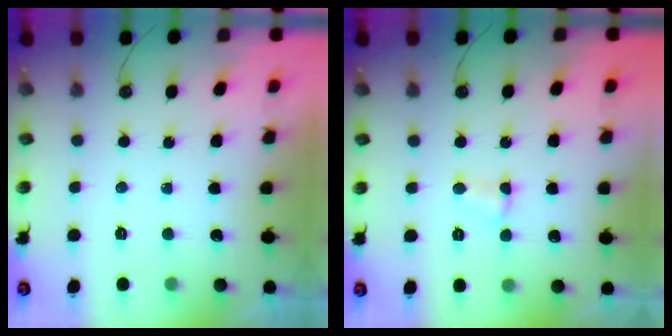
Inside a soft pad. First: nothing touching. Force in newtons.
{"total": 3.5, "press": 3.4, "slide": 0.7}